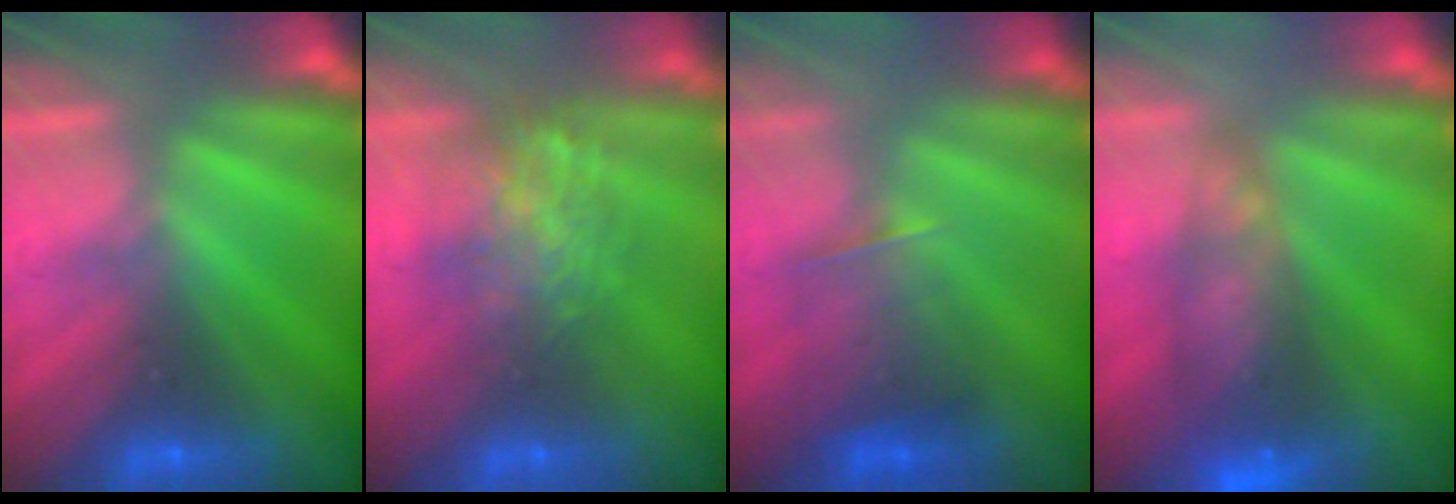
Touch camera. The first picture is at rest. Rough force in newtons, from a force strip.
{"total": 7.9}
{"total": 2.3}
{"total": 5.8}